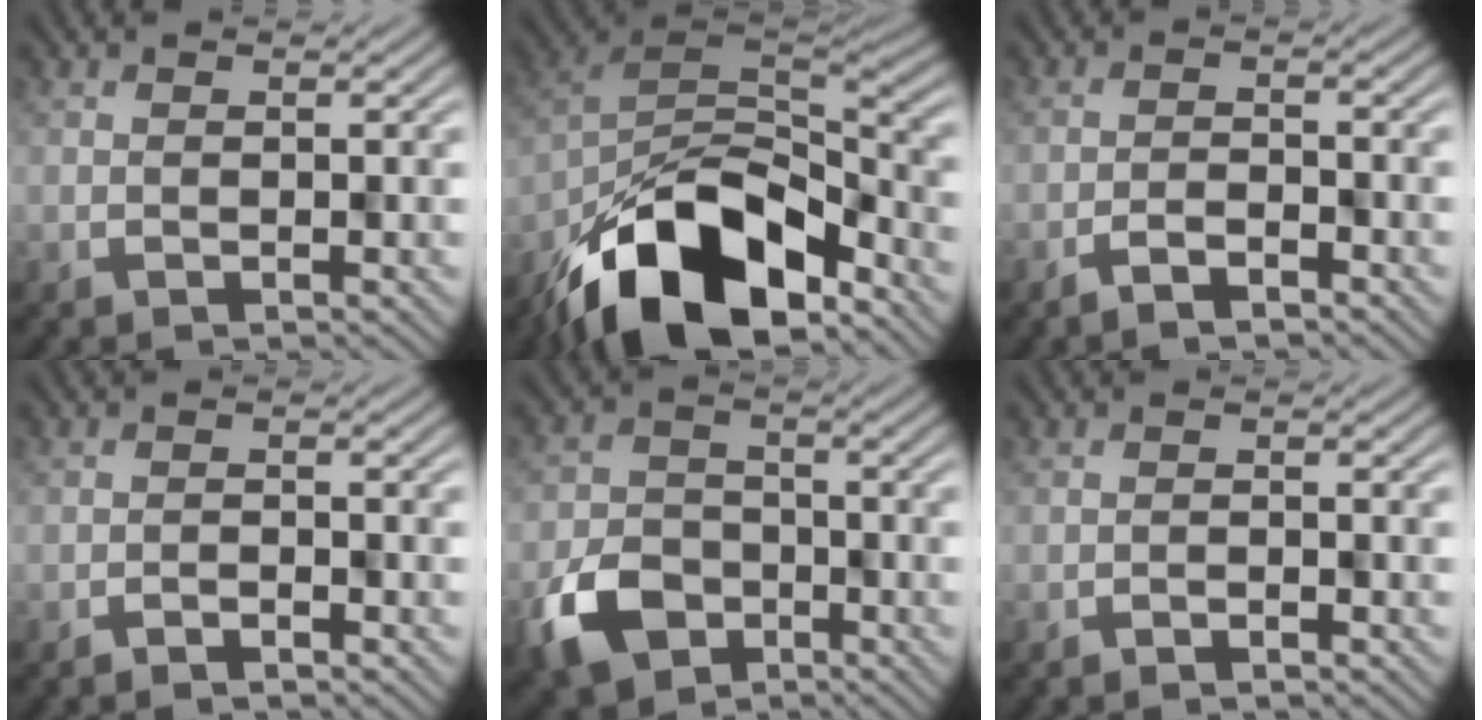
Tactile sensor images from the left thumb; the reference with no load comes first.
{"total": 16.0, "force": [-10.9, 7.2, 9.3], "torque": [-0.190, -0.030, -0.184]}
{"total": 2.4, "force": [-2.3, 0.4, 0.7], "torque": [-0.014, 0.001, -0.036]}
{"total": 1.3, "force": [-1.3, 0.1, 0.0], "torque": [-0.001, -0.001, -0.018]}
{"total": 6.6, "force": [-4.2, 4.5, 2.3], "torque": [-0.057, -0.013, -0.079]}
{"total": 1.0, "force": [-1.0, 0.1, -0.1], "torque": [0.001, -0.001, -0.013]}